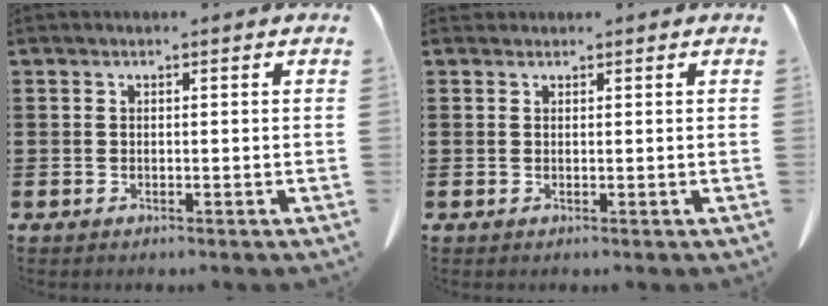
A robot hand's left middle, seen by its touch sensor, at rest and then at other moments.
{"total": 0.7, "force": [0.6, 0.3, 0.1], "torque": [-0.004, 0.000, 0.013]}